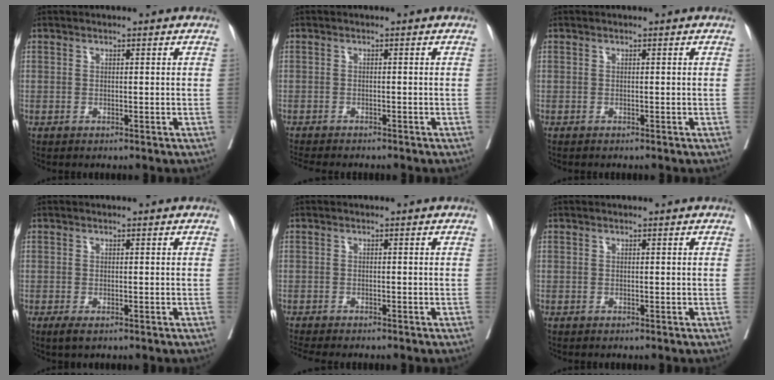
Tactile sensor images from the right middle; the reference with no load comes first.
{"total": 8.9, "force": [-7.8, 1.4, 3.9], "torque": [-0.049, -0.010, -0.105]}
{"total": 1.6, "force": [-1.4, 0.0, 0.7], "torque": [-0.009, 0.002, -0.017]}
{"total": 2.0, "force": [-1.2, 0.6, 1.5], "torque": [-0.023, -0.005, -0.018]}
{"total": 6.9, "force": [-6.1, 0.6, 3.2], "torque": [-0.033, -0.007, -0.091]}
{"total": 0.0}